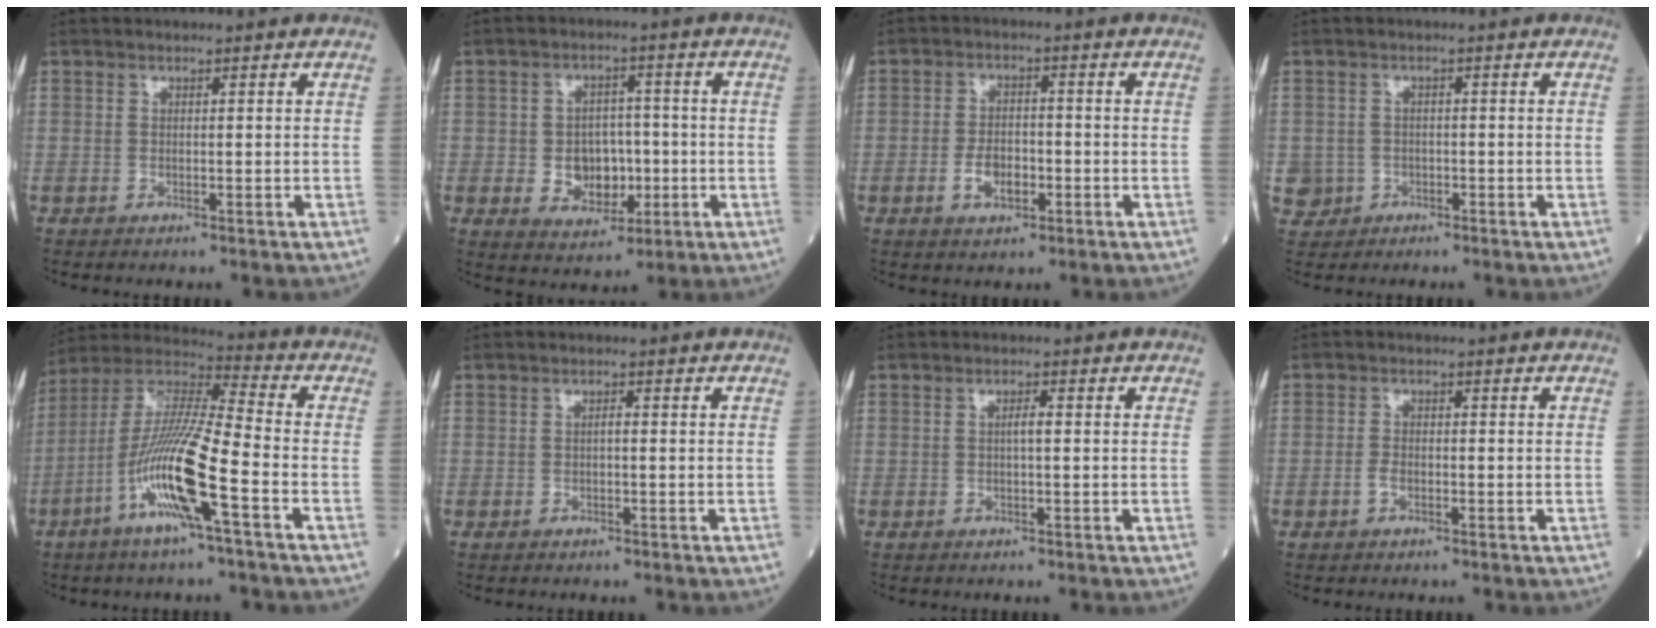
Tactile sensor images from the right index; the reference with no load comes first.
{"total": 7.0, "force": [-1.1, 5.2, 4.6], "torque": [-0.070, 0.007, -0.009]}
{"total": 4.6, "force": [-1.7, 2.4, 3.5], "torque": [-0.066, 0.002, -0.028]}
{"total": 3.0, "force": [-1.0, 2.8, -0.1], "torque": [0.007, 0.012, -0.017]}
{"total": 15.1, "force": [-5.8, 0.4, 14.0], "torque": [-0.286, -0.005, -0.118]}
{"total": 0.6, "force": [-0.1, 0.1, 0.6], "torque": [-0.011, 0.002, -0.003]}
{"total": 1.4, "force": [0.0, 0.2, 1.4], "torque": [-0.025, 0.004, -0.001]}
{"total": 1.7, "force": [-0.8, 0.9, 1.2], "torque": [-0.026, 0.003, -0.015]}